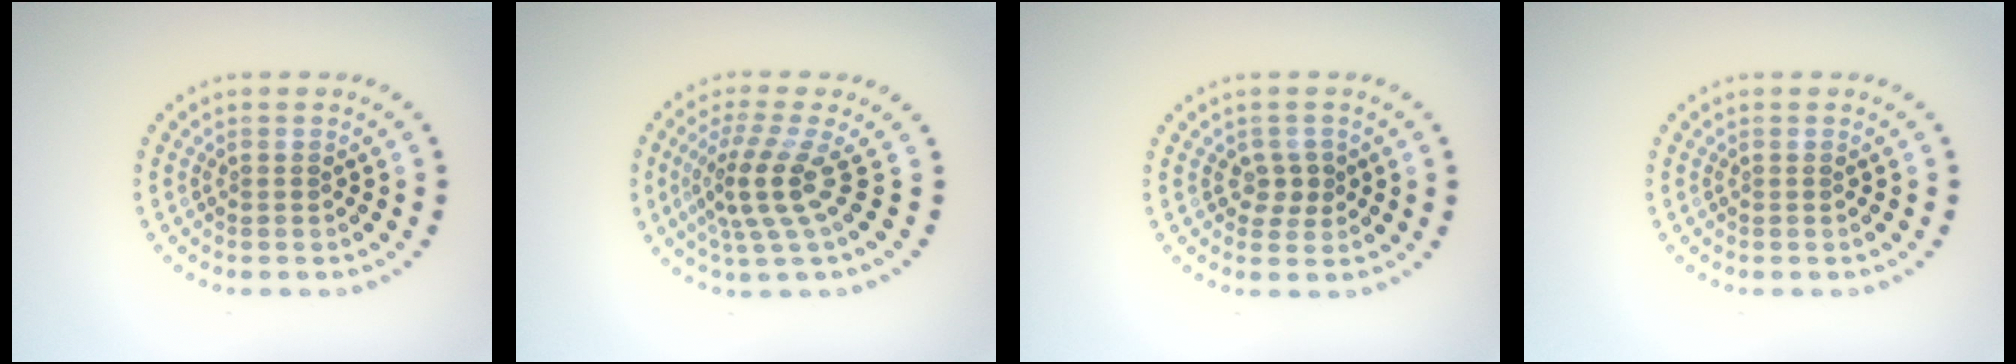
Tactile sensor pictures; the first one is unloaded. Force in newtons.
{"total": 3.9, "press": 2.7, "slide": 2.8}
{"total": 1.9, "press": 1.7, "slide": 0.7}
{"total": 0.0}